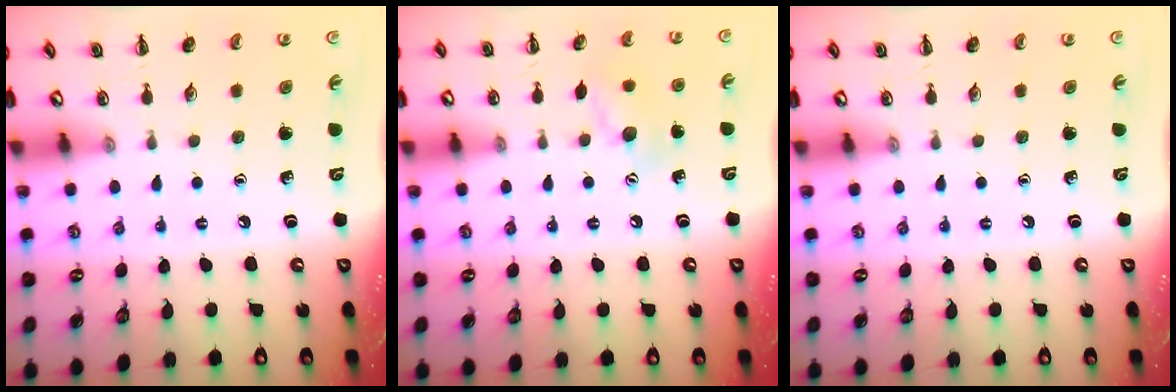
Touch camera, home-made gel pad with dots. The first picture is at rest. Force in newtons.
{"total": 9.1, "press": 9.0, "slide": 1.5}
{"total": 0.0}